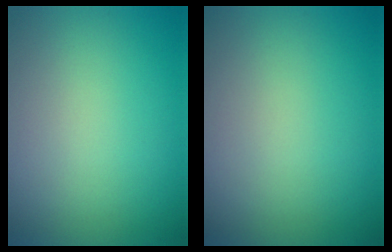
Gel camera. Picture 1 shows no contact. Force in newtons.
{"total": 0.0}